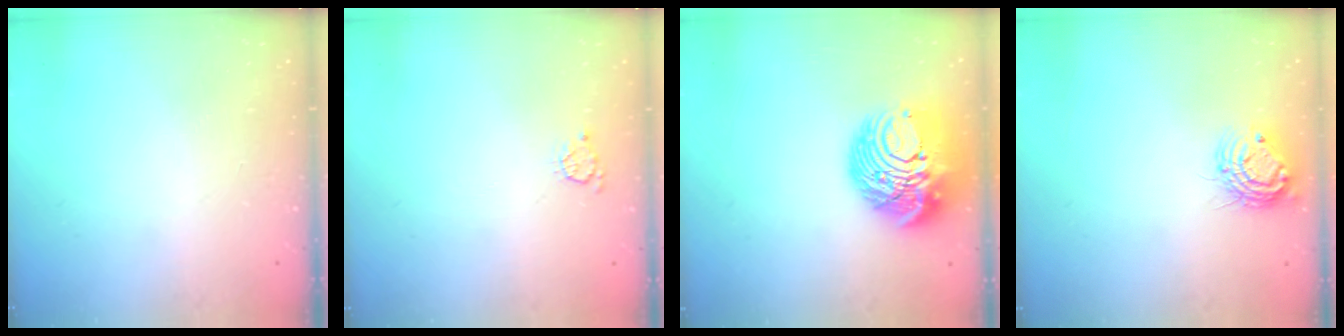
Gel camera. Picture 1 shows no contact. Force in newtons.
{"total": 3.6, "press": 3.6, "slide": 0.4}
{"total": 16.5, "press": 16.4, "slide": 1.5}
{"total": 11.0, "press": 10.9, "slide": 0.8}